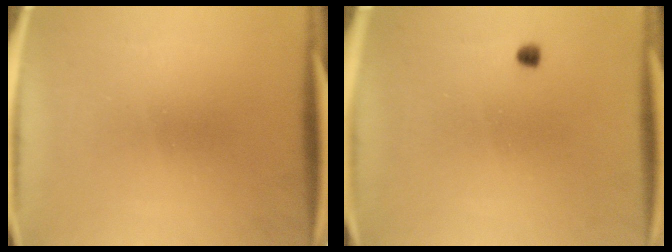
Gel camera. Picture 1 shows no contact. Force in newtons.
{"total": 1.0}